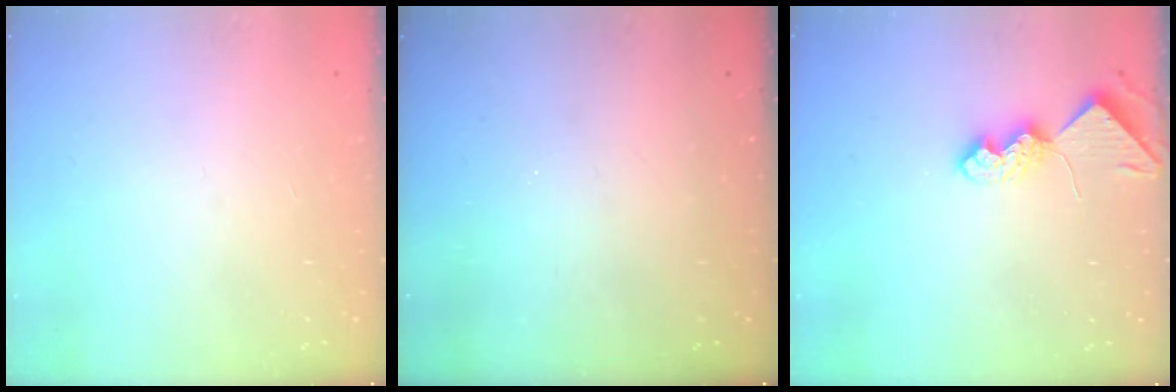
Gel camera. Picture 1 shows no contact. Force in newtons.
{"total": 0.0}
{"total": 7.9, "press": 7.9, "slide": 0.5}